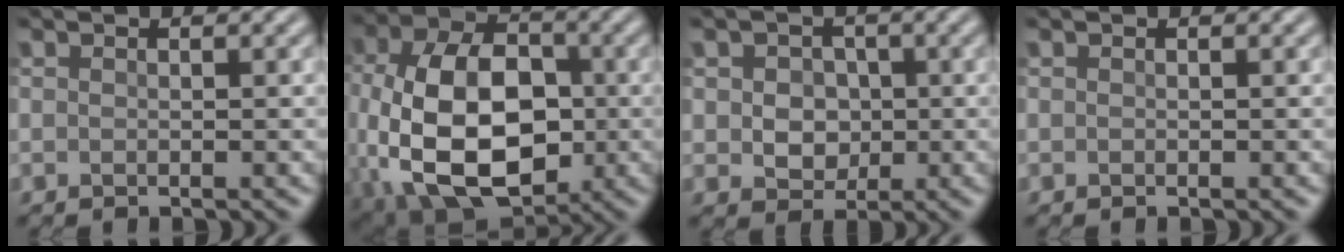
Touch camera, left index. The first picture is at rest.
{"total": 14.4, "force": [-2.2, 9.3, 10.8], "torque": [-0.215, -0.020, -0.037]}
{"total": 3.5, "force": [0.2, 2.9, 1.9], "torque": [-0.029, 0.000, -0.006]}
{"total": 0.0}